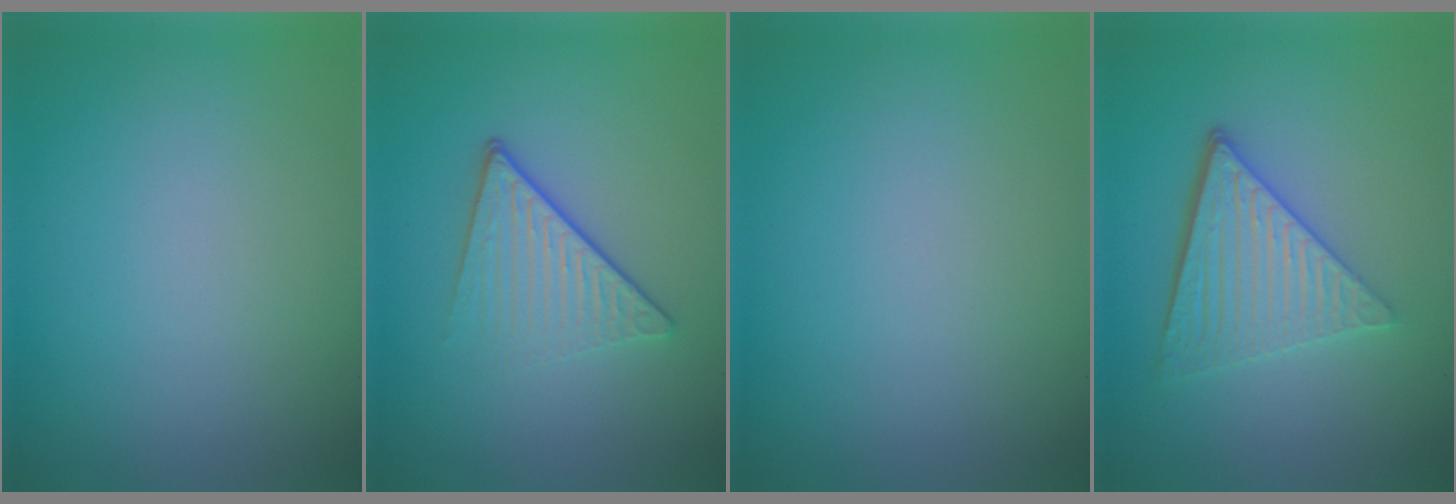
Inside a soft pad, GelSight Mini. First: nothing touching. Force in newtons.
{"total": 4.2, "press": 2.7, "slide": 3.2}
{"total": 0.0}
{"total": 5.5, "press": 3.9, "slide": 3.9}